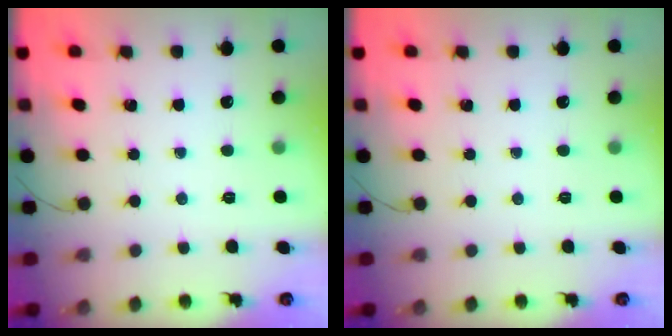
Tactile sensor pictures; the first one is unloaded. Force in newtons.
{"total": 0.0}